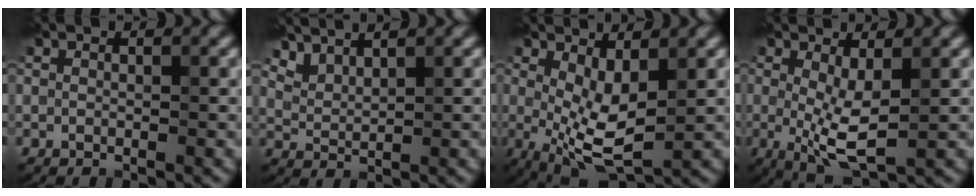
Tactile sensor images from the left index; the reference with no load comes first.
{"total": 2.8, "force": [2.7, 0.5, 0.8], "torque": [-0.024, 0.001, 0.062]}
{"total": 5.6, "force": [0.3, 2.3, 5.2], "torque": [-0.106, -0.011, 0.008]}
{"total": 4.8, "force": [0.0, 1.4, 4.6], "torque": [-0.090, -0.012, 0.001]}